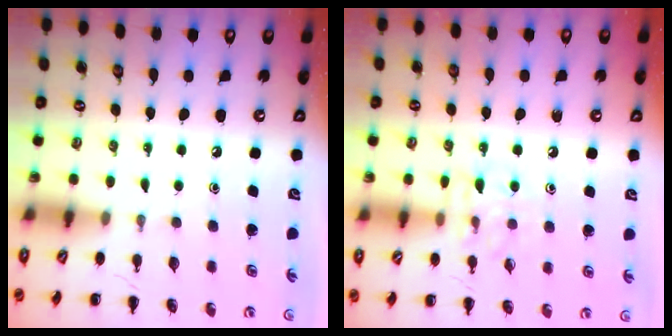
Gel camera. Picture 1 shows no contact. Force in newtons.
{"total": 8.4, "press": 8.3, "slide": 0.7}